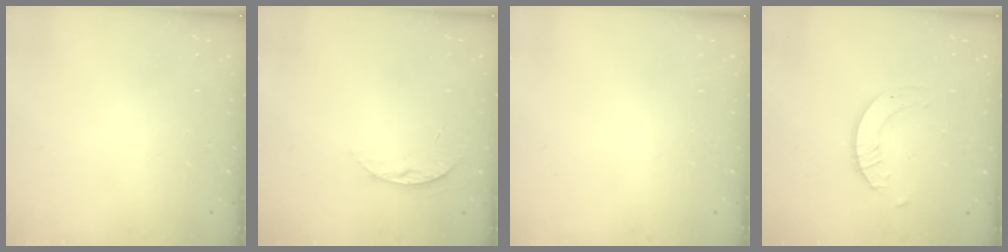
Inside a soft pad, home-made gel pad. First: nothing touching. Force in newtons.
{"total": 5.8, "press": 5.8, "slide": 0.6}
{"total": 0.0}
{"total": 2.1, "press": 2.1, "slide": 0.2}